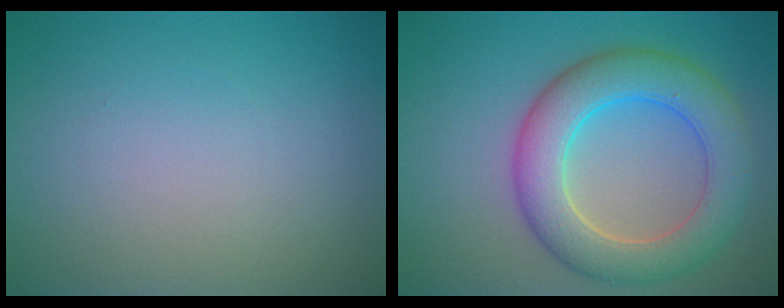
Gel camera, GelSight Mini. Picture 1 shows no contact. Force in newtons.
{"total": 7.4, "press": 7.4, "slide": 0.1}